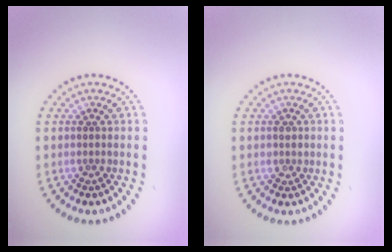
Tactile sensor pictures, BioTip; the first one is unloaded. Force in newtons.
{"total": 0.9, "press": 0.9, "slide": 0.3}